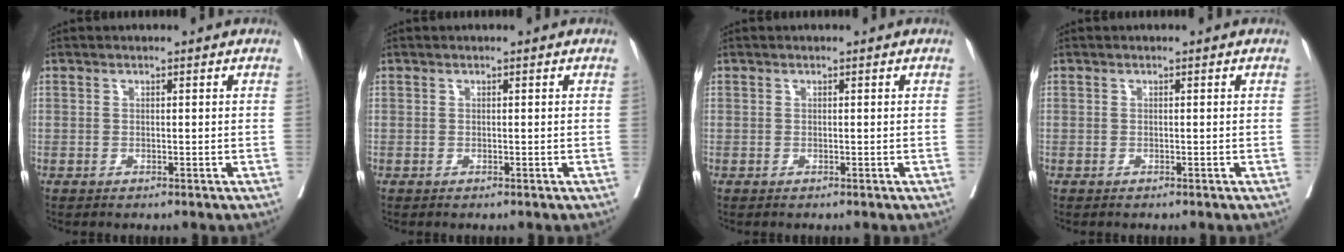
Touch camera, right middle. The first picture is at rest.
{"total": 0.0}
{"total": 0.0}
{"total": 0.0}